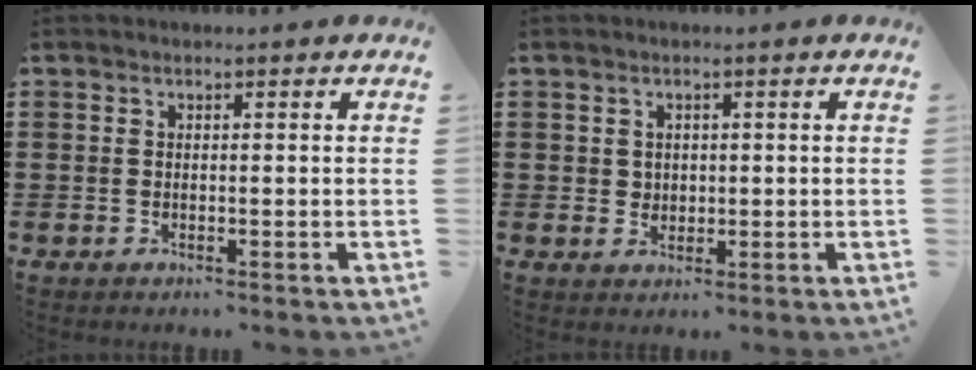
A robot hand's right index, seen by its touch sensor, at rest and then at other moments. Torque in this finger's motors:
{"motor_torque": [-0.03, 0.31, -0.03, -0.01]}